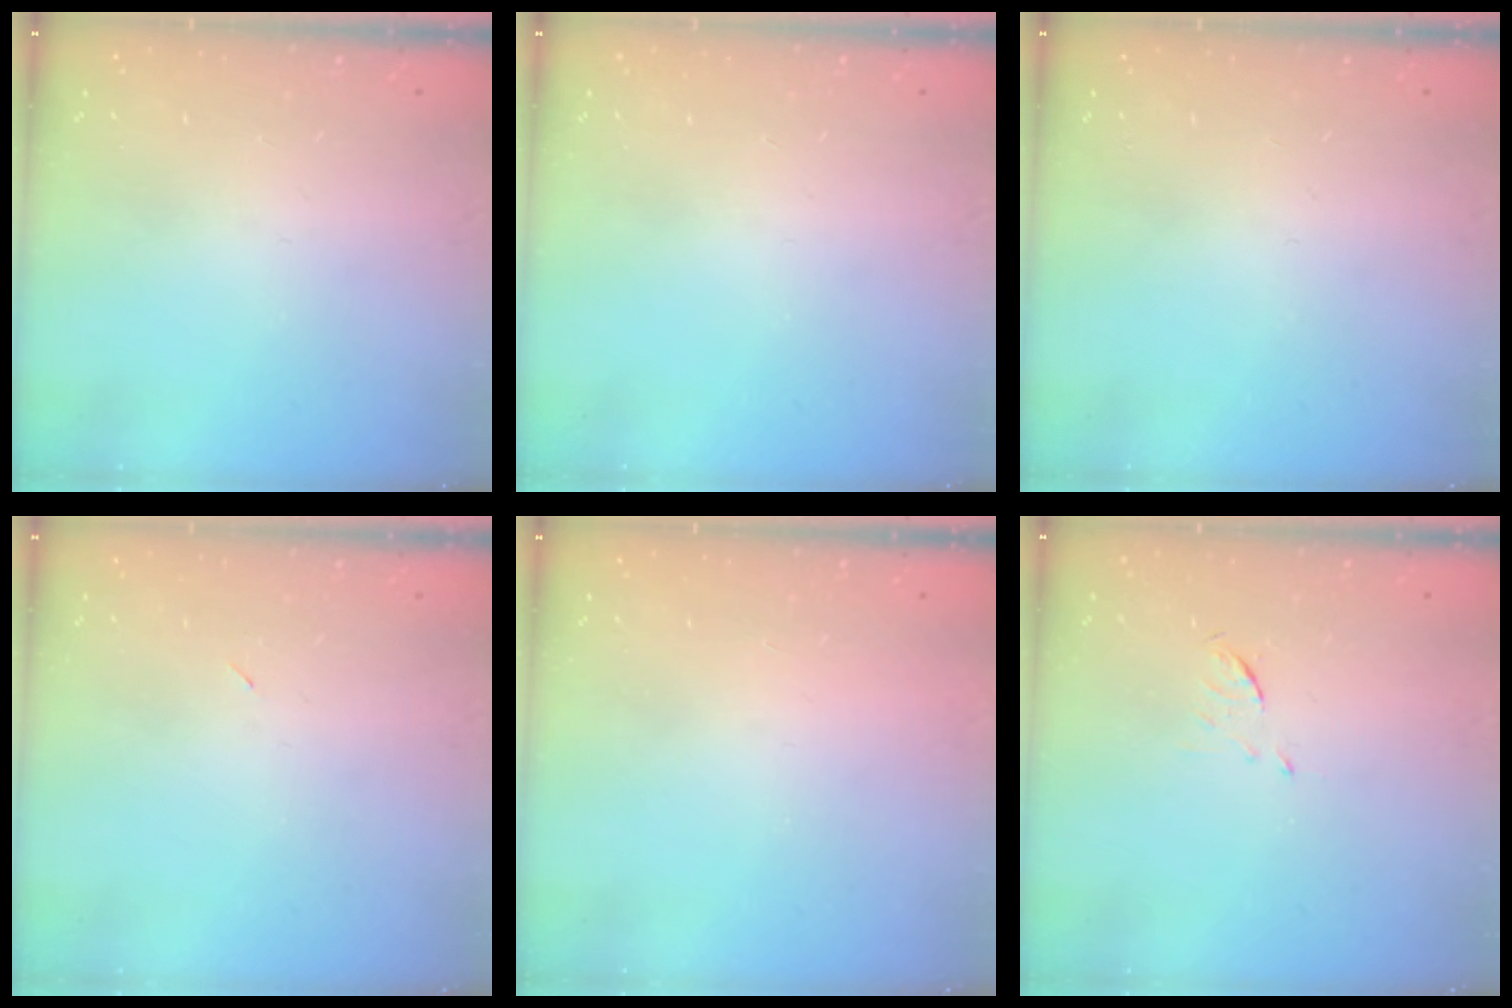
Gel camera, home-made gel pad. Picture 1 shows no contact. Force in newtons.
{"total": 0.0}
{"total": 0.0}
{"total": 2.3, "press": 1.9, "slide": 1.2}
{"total": 1.6, "press": 1.5, "slide": 0.1}
{"total": 5.2, "press": 5.1, "slide": 0.8}